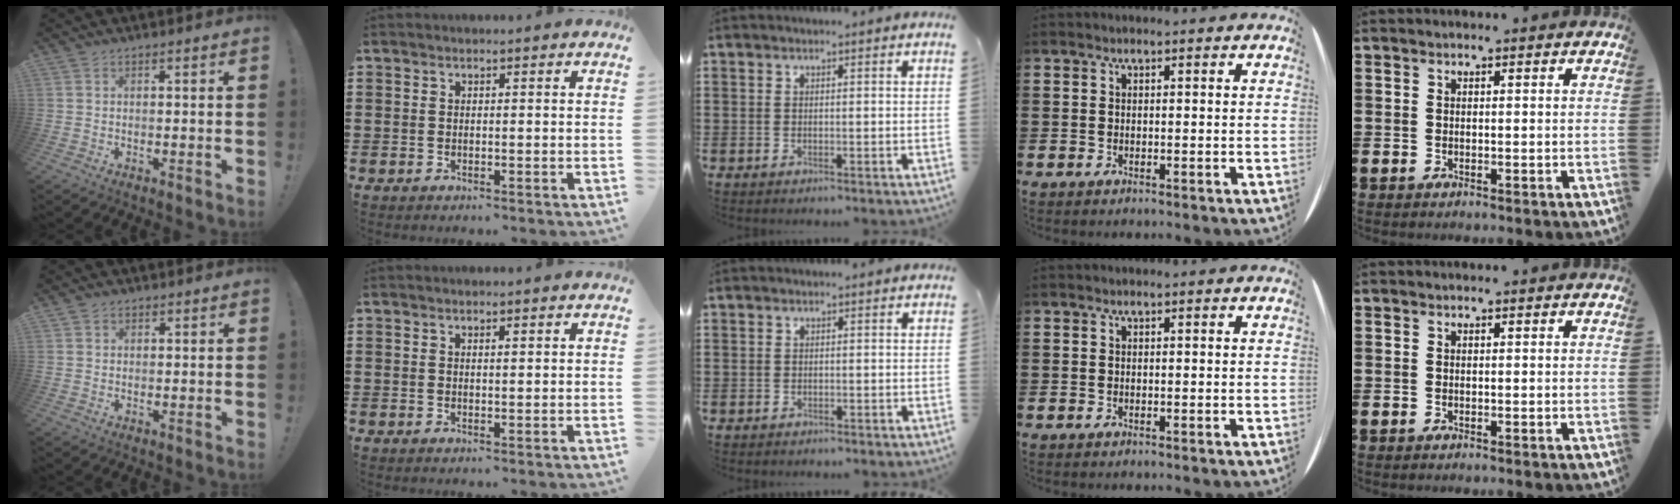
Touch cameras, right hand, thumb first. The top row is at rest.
{"thumb": {"total": 1.2, "force": [0.6, 1.0, 0.1], "torque": [0.006, -0.002, 0.010]}, "index": {"total": 0.7, "force": [0.3, 0.2, 0.6], "torque": [-0.012, 0.003, 0.005]}, "middle": {"total": 0.6, "force": [-0.5, 0.4, -0.1], "torque": [0.001, 0.003, -0.013]}}